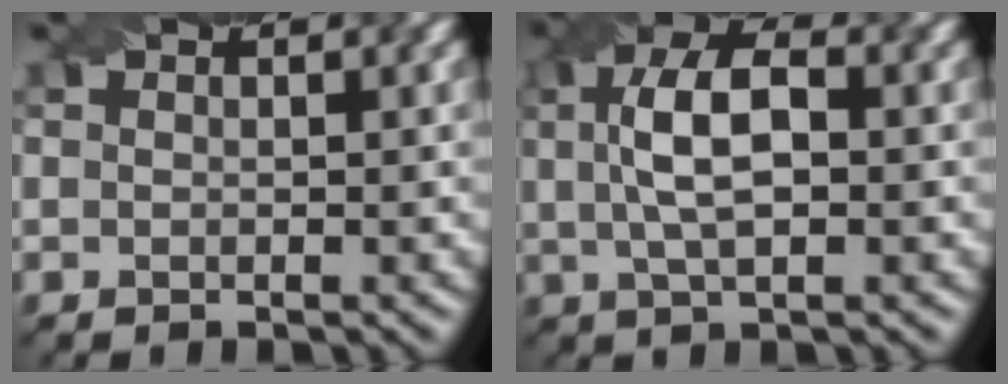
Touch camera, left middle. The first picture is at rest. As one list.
[{"total": 4.9, "force": [0.0, 2.2, 4.4], "torque": [-0.080, 0.014, 0.013]}]